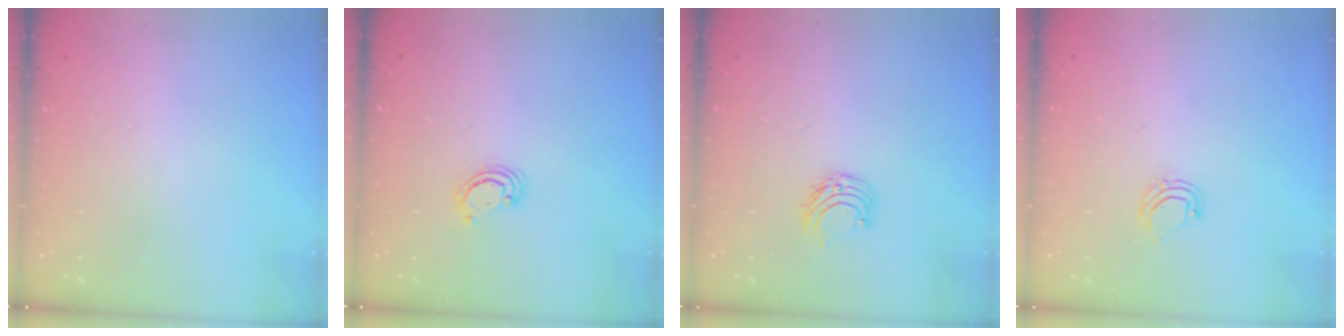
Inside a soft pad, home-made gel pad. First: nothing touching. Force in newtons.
{"total": 2.9, "press": 2.8, "slide": 0.3}
{"total": 5.9, "press": 5.8, "slide": 0.7}
{"total": 6.4, "press": 6.4, "slide": 0.4}